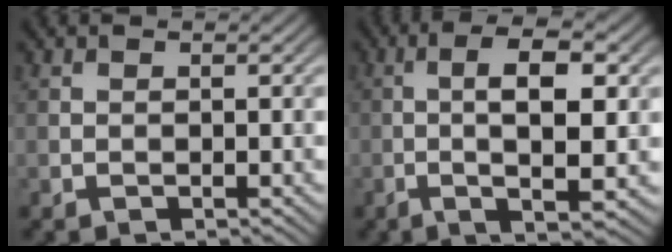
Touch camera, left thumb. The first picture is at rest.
{"total": 7.8, "force": [-0.1, 1.9, 7.6], "torque": [-0.132, 0.008, -0.005]}